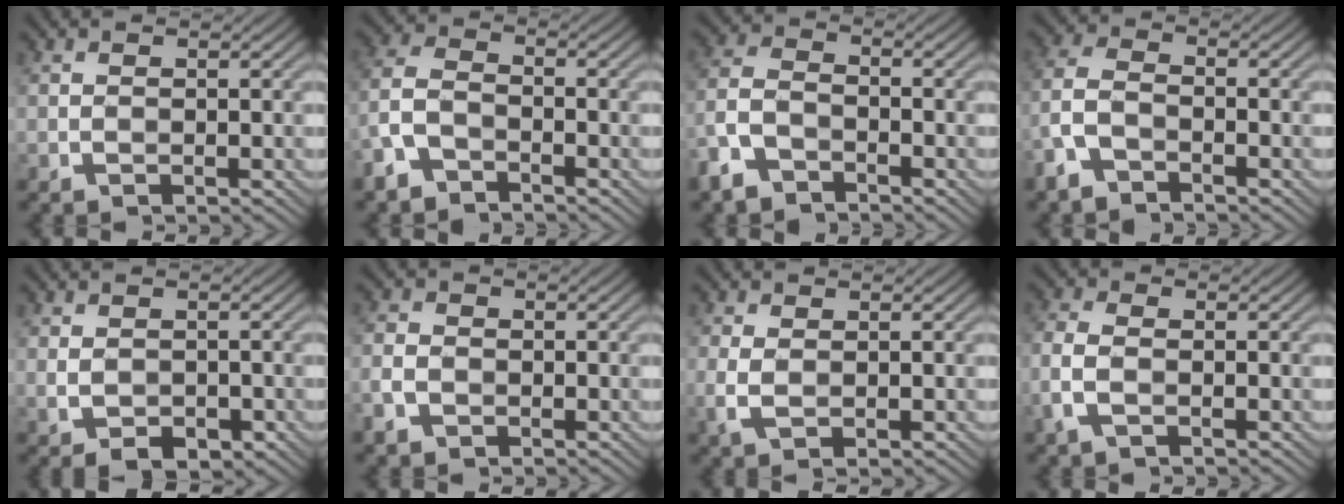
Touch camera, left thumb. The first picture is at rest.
{"total": 5.6, "force": [-3.9, 2.8, 2.8], "torque": [-0.067, 0.002, -0.095]}
{"total": 6.0, "force": [-4.3, 3.0, 2.9], "torque": [-0.069, -0.001, -0.102]}
{"total": 5.5, "force": [-3.5, 2.6, 3.3], "torque": [-0.082, 0.000, -0.089]}
{"total": 3.4, "force": [-1.1, 2.2, 2.4], "torque": [-0.047, -0.013, -0.013]}
{"total": 3.3, "force": [-1.5, 2.5, 1.6], "torque": [-0.049, -0.005, -0.039]}
{"total": 2.9, "force": [-0.2, 1.7, 2.4], "torque": [-0.067, -0.003, -0.005]}
{"total": 4.0, "force": [-1.3, 2.1, 3.1], "torque": [-0.090, 0.002, -0.036]}